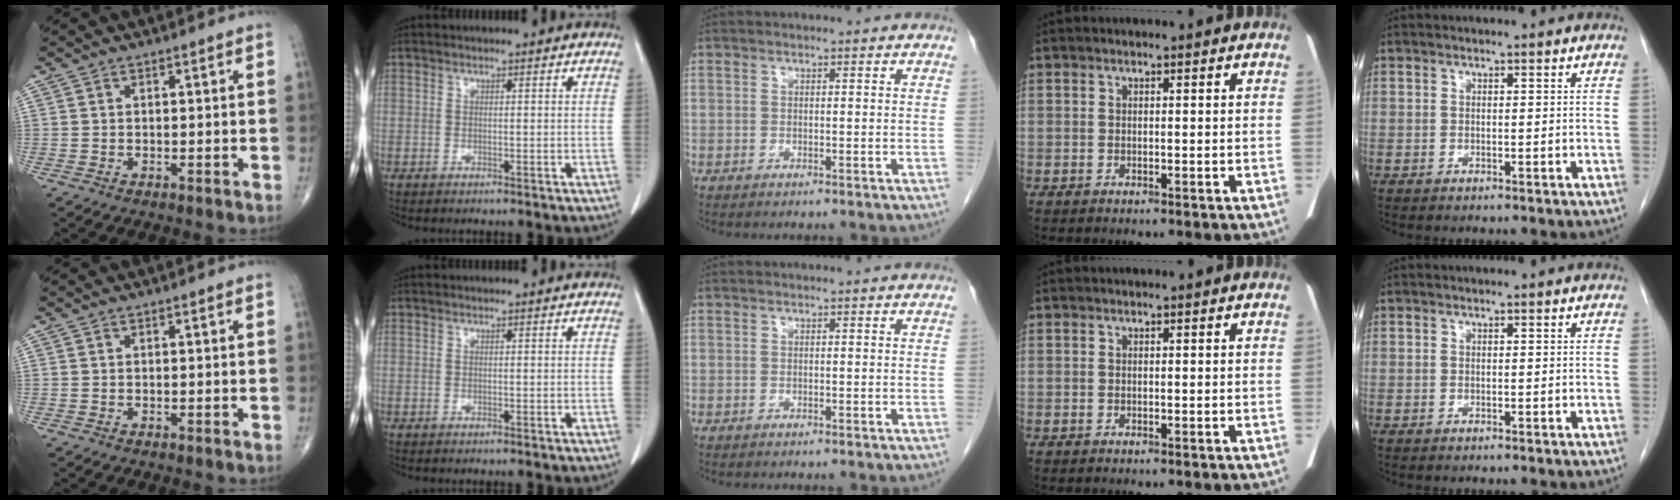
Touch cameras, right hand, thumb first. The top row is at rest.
{}